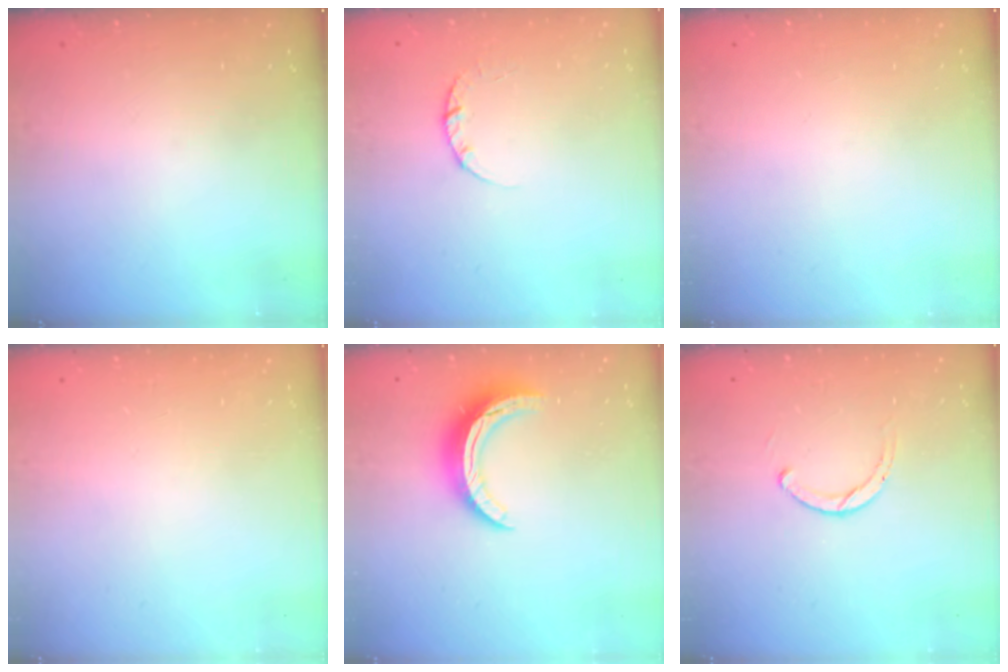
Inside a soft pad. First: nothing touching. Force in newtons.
{"total": 2.4, "press": 2.3, "slide": 0.3}
{"total": 0.0}
{"total": 2.6, "press": 2.6, "slide": 0.2}
{"total": 10.3, "press": 10.3, "slide": 0.3}
{"total": 1.9, "press": 1.9, "slide": 0.2}